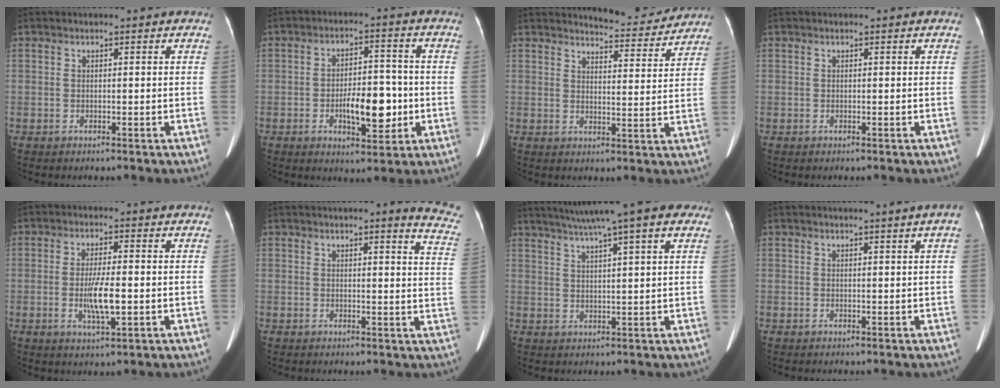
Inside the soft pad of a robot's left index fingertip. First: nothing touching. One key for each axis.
{"total": 8.0, "fx": -2.6, "fy": 3.3, "fz": 6.8, "tx": -0.108, "ty": -0.014, "tz": -0.039}
{"total": 7.7, "fx": 7.6, "fy": 0.8, "fz": 0.7, "tx": -0.009, "ty": -0.031, "tz": 0.090}
{"total": 0.0}
{"total": 5.2, "fx": -1.4, "fy": 0.7, "fz": 4.9, "tx": -0.095, "ty": -0.026, "tz": -0.025}
{"total": 9.4, "fx": 8.1, "fy": 0.6, "fz": 4.7, "tx": -0.030, "ty": -0.059, "tz": 0.053}
{"total": 13.3, "fx": 10.3, "fy": 0.6, "fz": 8.4, "tx": -0.133, "ty": 0.023, "tz": 0.134}
{"total": 2.2, "fx": 1.3, "fy": -0.7, "fz": 1.7, "tx": -0.022, "ty": -0.015, "tz": 0.011}